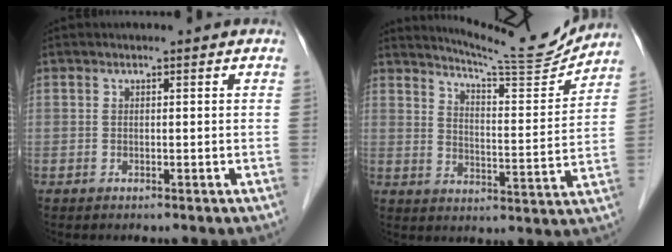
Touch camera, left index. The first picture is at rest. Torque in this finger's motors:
{"motor_torque": [0.37, -0.65, 0.05, 0.01]}